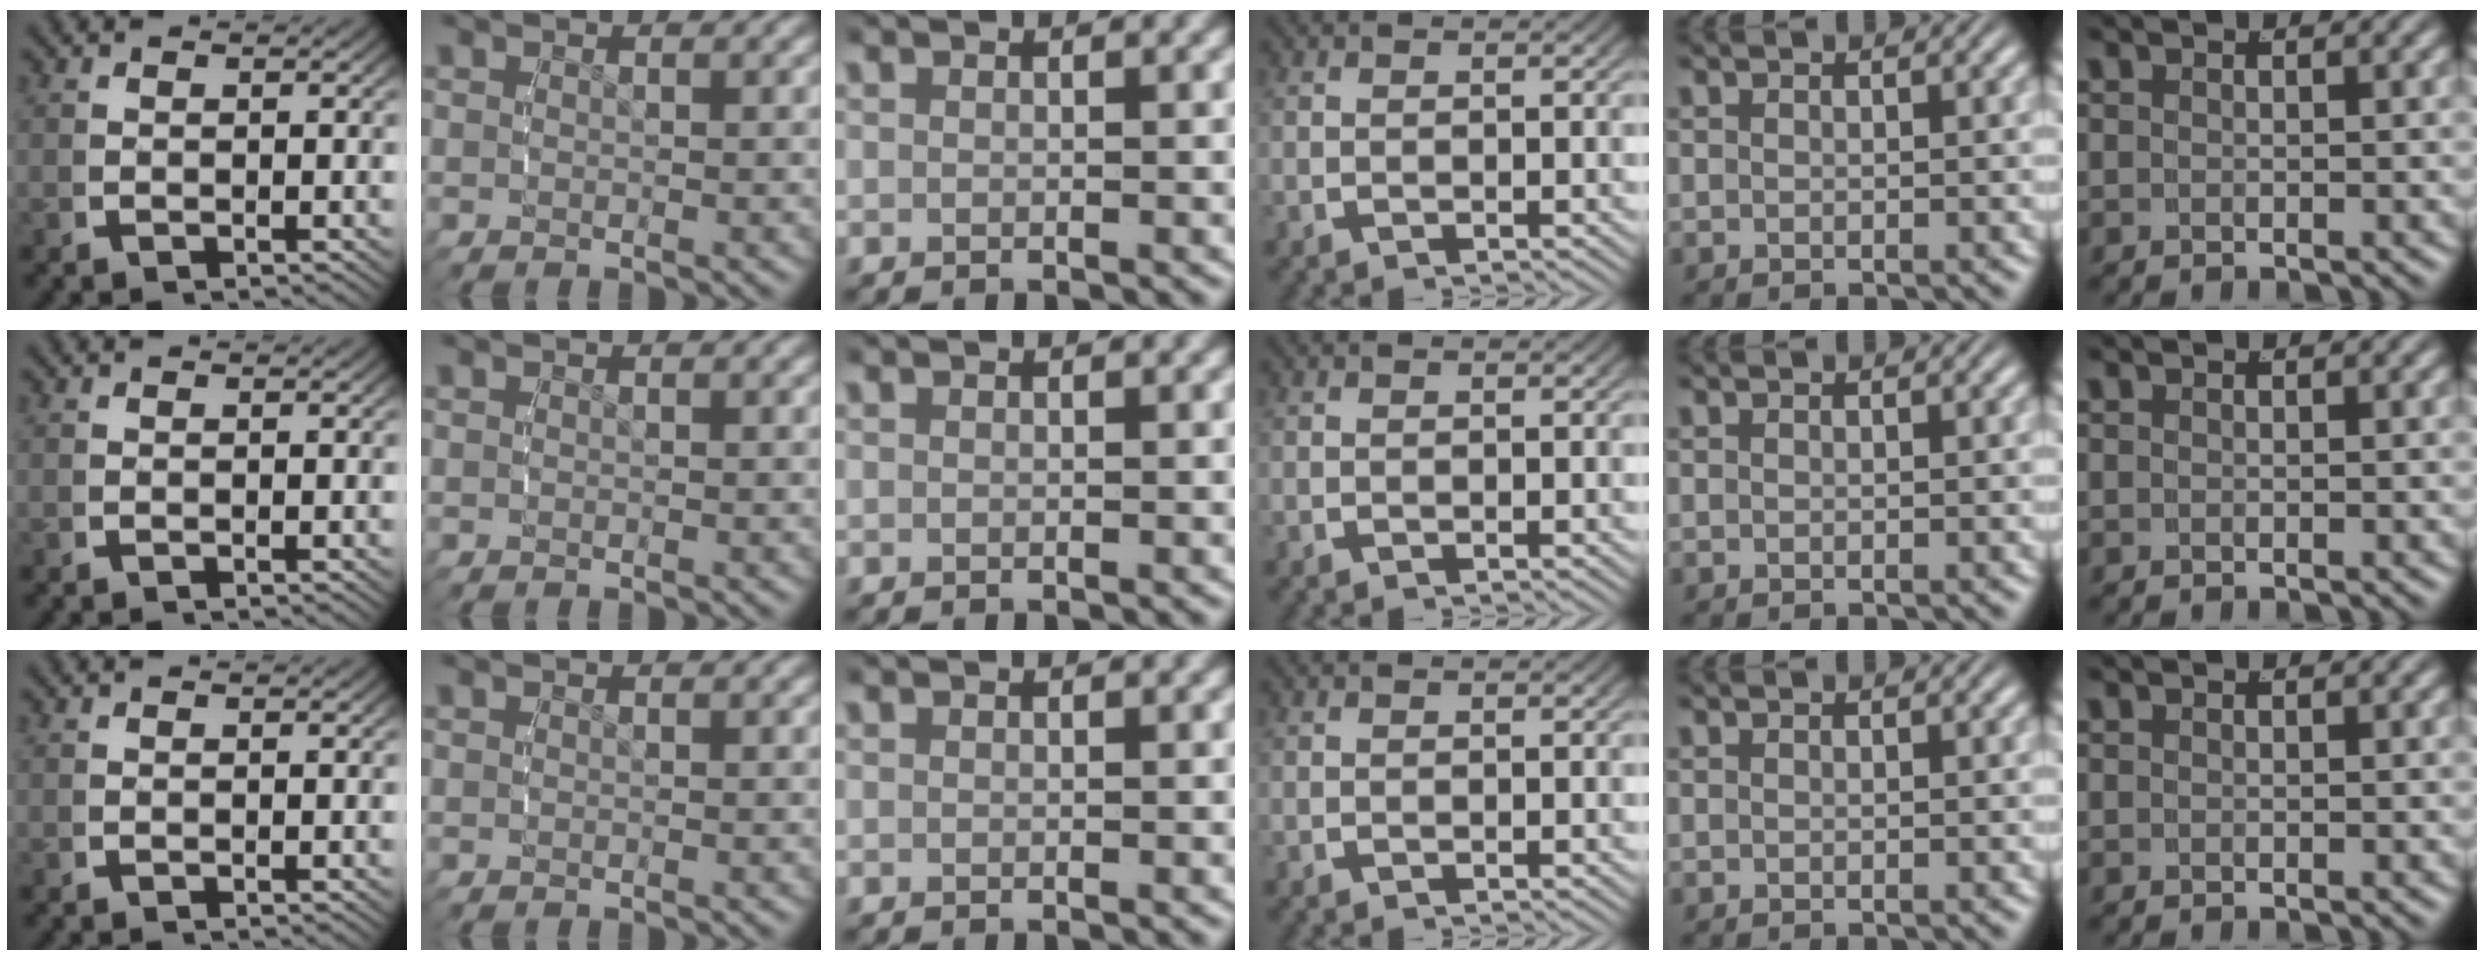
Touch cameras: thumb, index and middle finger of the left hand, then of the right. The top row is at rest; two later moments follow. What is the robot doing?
{"motion": "reach", "object": "pencil case"}